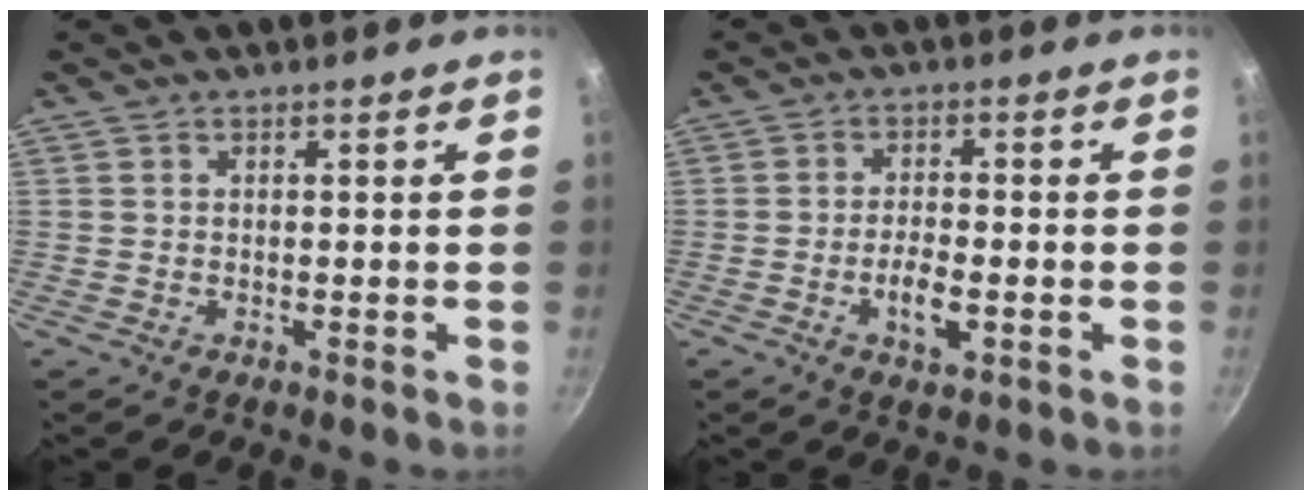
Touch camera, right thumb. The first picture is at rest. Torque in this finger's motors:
{"motor_torque": [-0.34, 0.26, 0.03, -0.01, 0.12]}